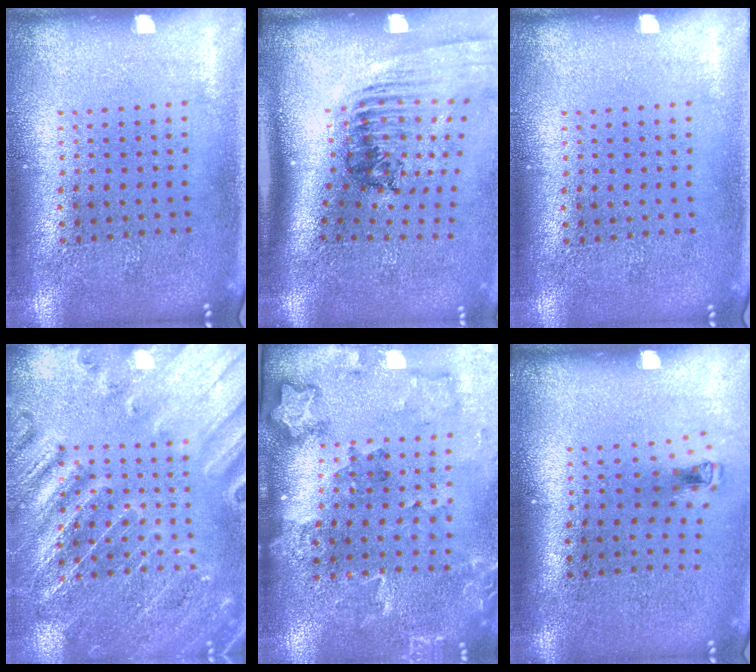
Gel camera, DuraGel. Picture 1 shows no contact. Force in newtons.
{"total": 2.4, "press": 1.7, "slide": 1.7}
{"total": 0.0}
{"total": 3.0, "press": 3.0, "slide": 0.3}
{"total": 1.8, "press": 1.8, "slide": 0.0}
{"total": 0.6, "press": 0.3, "slide": 0.5}